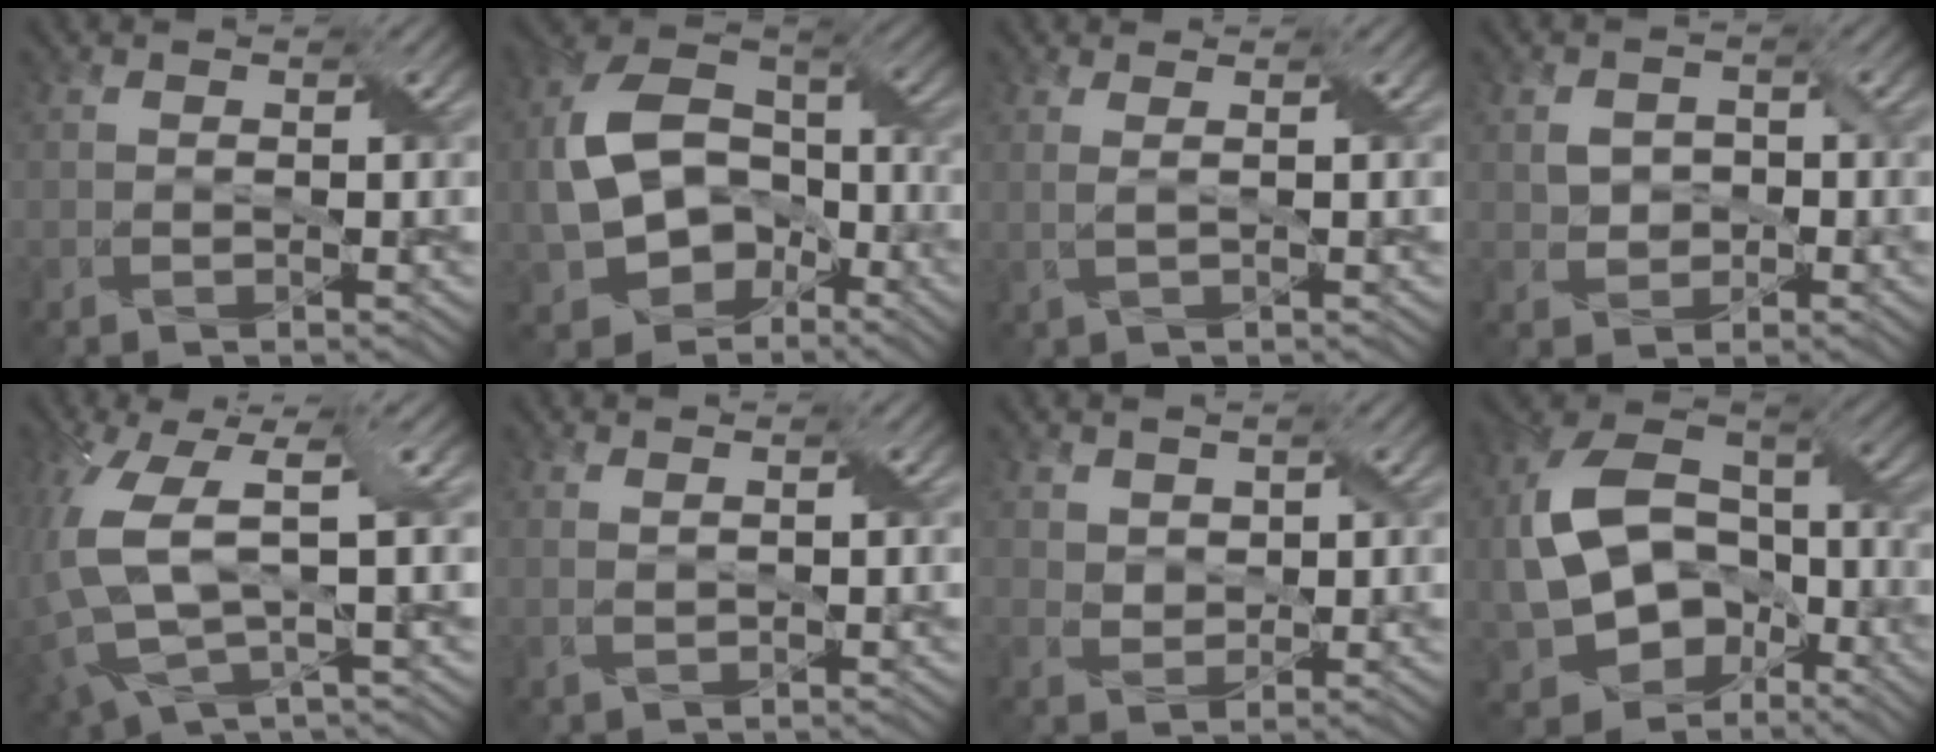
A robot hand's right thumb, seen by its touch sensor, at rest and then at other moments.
{"total": 13.0, "force": [-3.3, 9.5, 8.2], "torque": [-0.171, -0.002, -0.070]}
{"total": 1.5, "force": [0.5, 0.4, 1.3], "torque": [-0.028, 0.005, 0.003]}
{"total": 2.2, "force": [0.0, 2.0, 1.0], "torque": [-0.022, 0.000, 0.000]}
{"total": 10.5, "force": [0.7, 4.2, 9.6], "torque": [-0.240, -0.021, 0.016]}
{"total": 1.2, "force": [0.9, 0.4, 0.7], "torque": [-0.012, -0.002, 0.009]}
{"total": 2.0, "force": [1.6, 1.3, 0.3], "torque": [-0.010, -0.003, 0.037]}
{"total": 14.3, "force": [-3.2, 10.3, 9.4], "torque": [-0.201, -0.002, -0.067]}